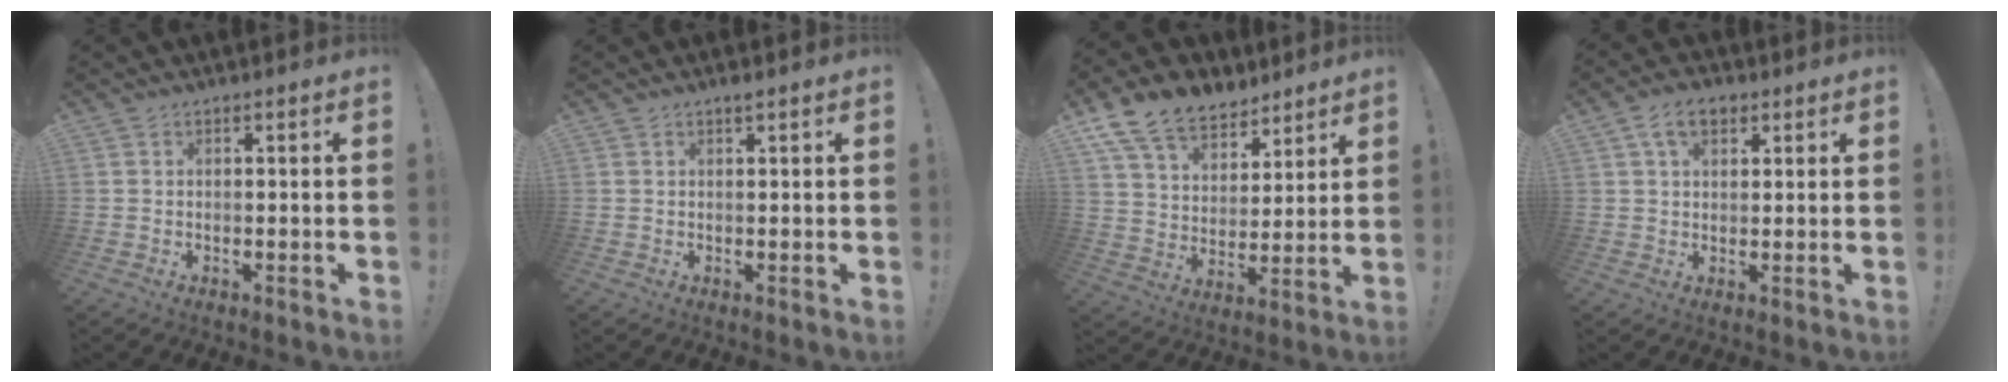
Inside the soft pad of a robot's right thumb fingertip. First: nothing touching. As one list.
[{"total": 1.0, "force": [0.8, -0.3, 0.5], "torque": [-0.003, -0.003, 0.013]}, {"total": 14.5, "force": [10.5, 8.6, 5.2], "torque": [-0.097, -0.071, 0.202]}, {"total": 7.0, "force": [3.2, 4.2, 4.6], "torque": [-0.075, 0.003, 0.060]}]